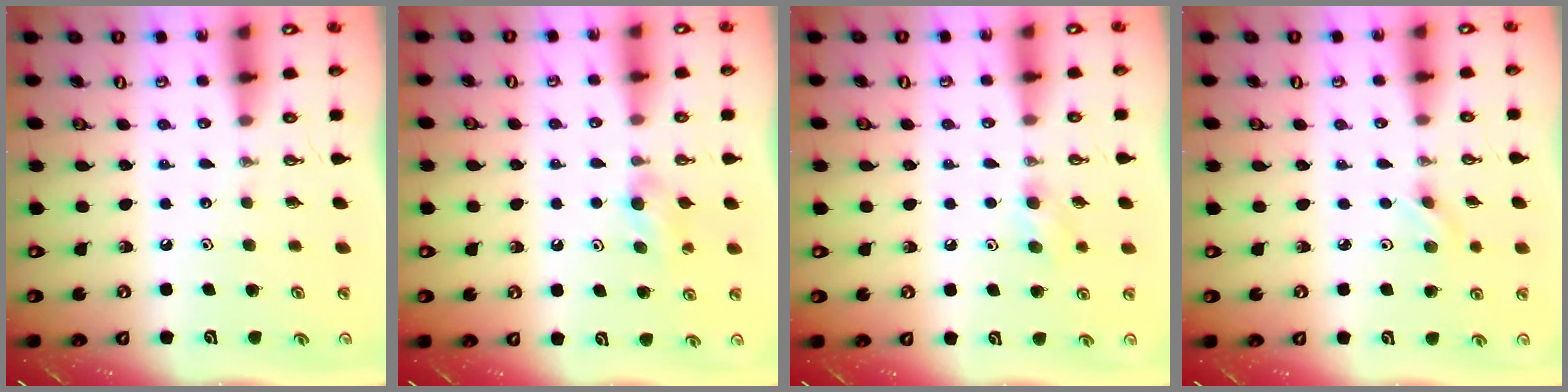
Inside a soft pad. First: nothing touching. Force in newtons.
{"total": 4.3, "press": 4.2, "slide": 0.9}
{"total": 6.8, "press": 6.4, "slide": 2.5}
{"total": 2.7, "press": 2.3, "slide": 1.4}